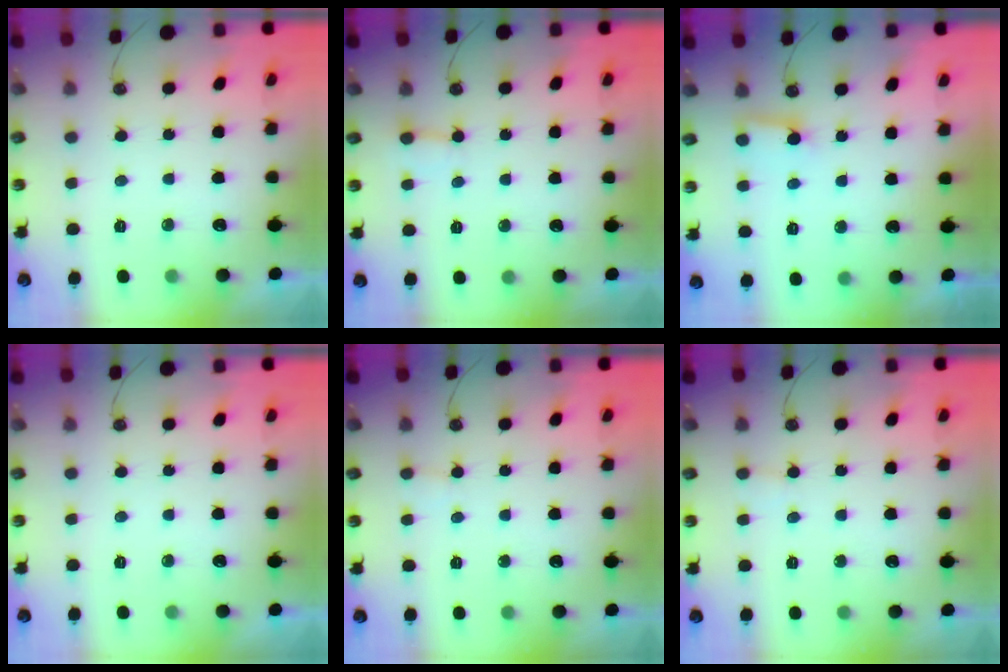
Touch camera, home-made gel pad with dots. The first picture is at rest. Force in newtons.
{"total": 3.0, "press": 3.0, "slide": 0.2}
{"total": 5.6, "press": 5.6, "slide": 0.7}
{"total": 0.0}
{"total": 4.4, "press": 4.4, "slide": 0.4}
{"total": 4.4, "press": 4.4, "slide": 0.4}